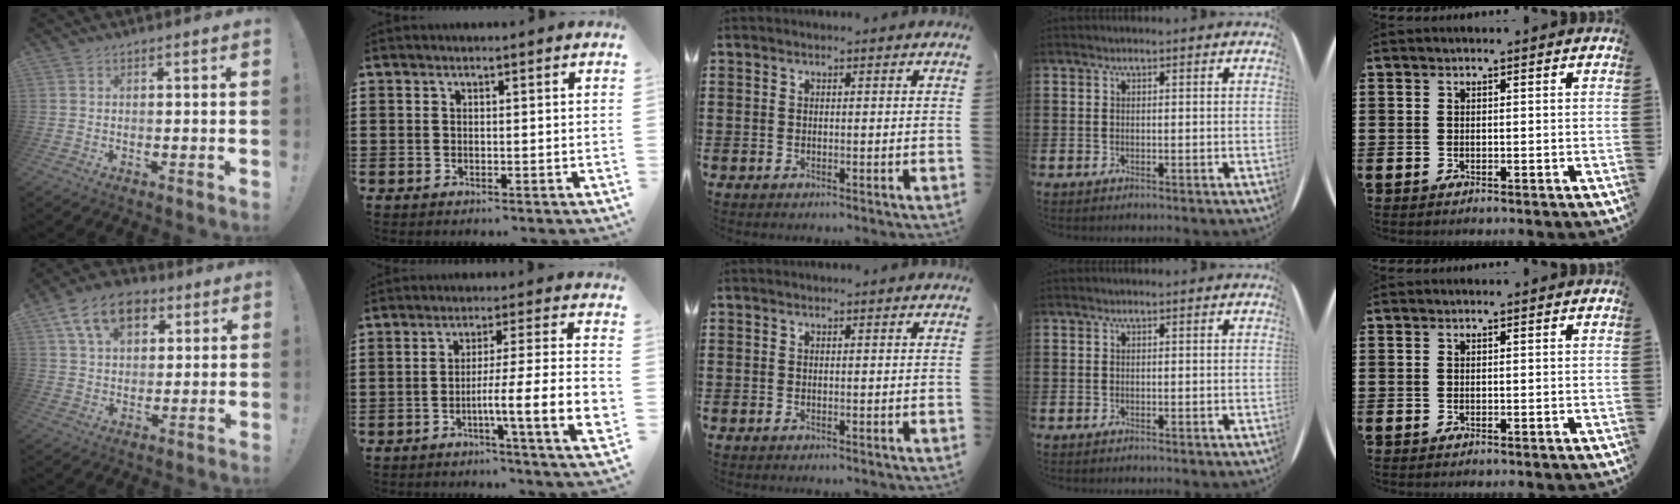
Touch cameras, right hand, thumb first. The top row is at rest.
{"thumb": {"total": 14.0, "force": [6.4, 9.3, 8.2], "torque": [-0.127, -0.012, 0.121]}, "index": {"total": 9.7, "force": [-3.3, 0.3, 9.1], "torque": [-0.148, -0.012, -0.063]}}